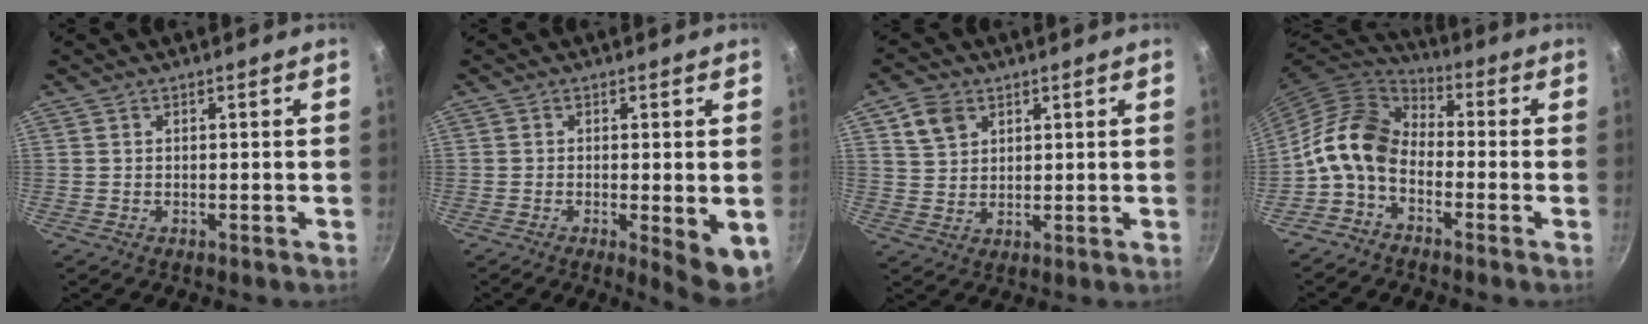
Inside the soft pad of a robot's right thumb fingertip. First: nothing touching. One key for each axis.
{"total": 6.4, "fx": -1.2, "fy": 1.7, "fz": 6.1, "tx": -0.075, "ty": -0.011, "tz": -0.011}
{"total": 5.9, "fx": 2.9, "fy": 4.4, "fz": 2.6, "tx": -0.032, "ty": -0.004, "tz": 0.058}
{"total": 11.4, "fx": -3.1, "fy": 7.6, "fz": 7.9, "tx": -0.138, "ty": 0.049, "tz": -0.082}